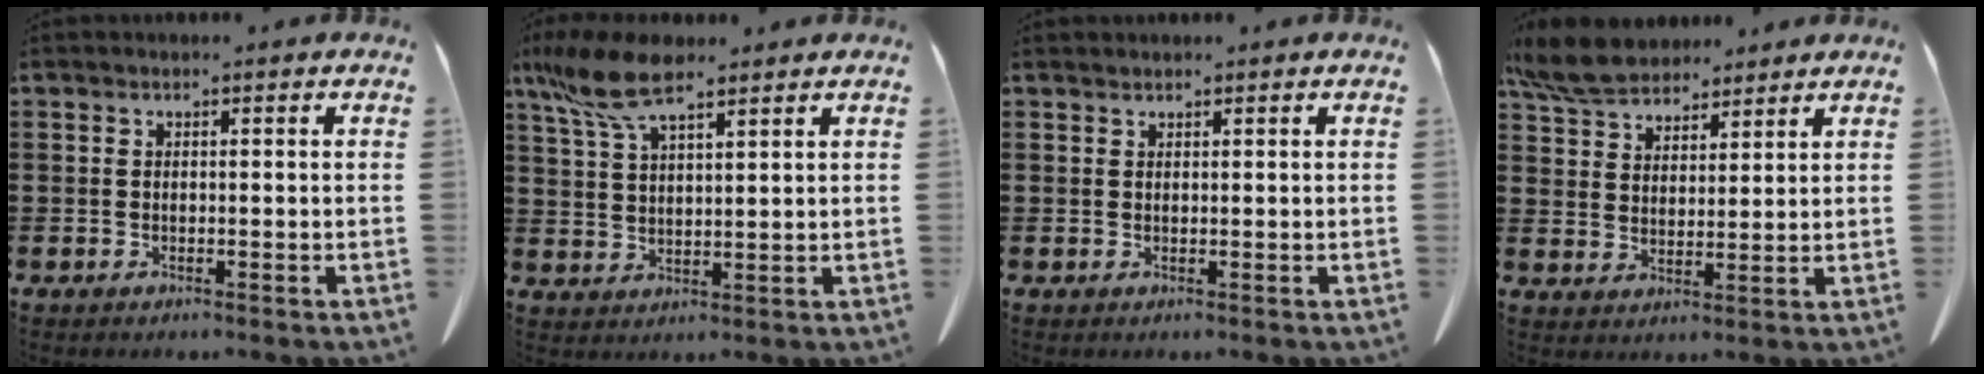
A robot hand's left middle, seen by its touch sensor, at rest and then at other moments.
{"total": 8.5, "force": [5.8, 2.5, 5.7], "torque": [-0.140, -0.012, 0.104]}
{"total": 0.7, "force": [0.7, 0.0, 0.0], "torque": [-0.003, -0.003, 0.015]}
{"total": 7.4, "force": [6.5, 2.4, 2.4], "torque": [-0.071, -0.010, 0.126]}